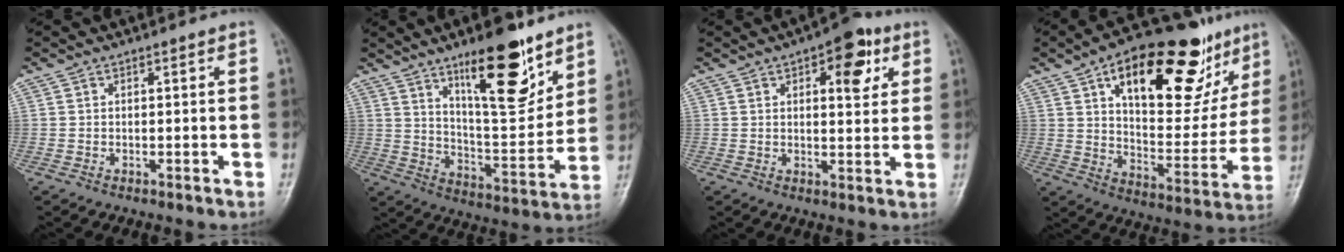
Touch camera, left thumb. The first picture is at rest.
{"total": 17.1, "force": [10.7, 5.3, 12.2], "torque": [-0.152, -0.076, 0.182]}
{"total": 9.2, "force": [4.0, 4.3, 7.1], "torque": [-0.060, -0.009, 0.046]}
{"total": 27.1, "force": [14.2, 12.3, 19.5], "torque": [-0.238, -0.026, 0.218]}